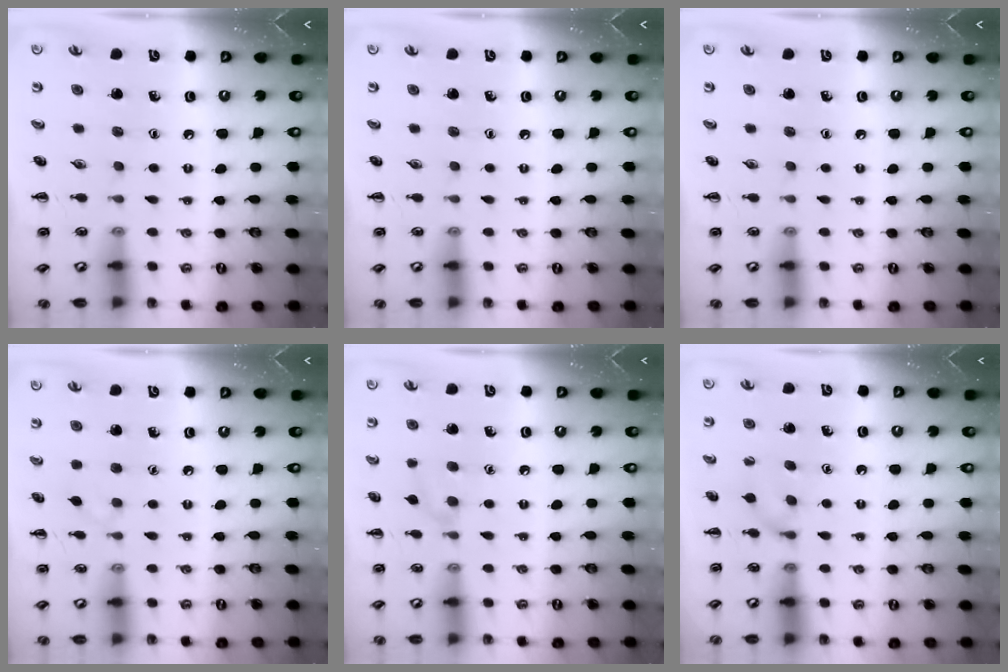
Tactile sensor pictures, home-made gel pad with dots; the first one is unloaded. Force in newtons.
{"total": 0.0}
{"total": 0.0}
{"total": 2.9, "press": 2.7, "slide": 1.2}
{"total": 6.0, "press": 5.7, "slide": 2.0}
{"total": 5.7, "press": 5.4, "slide": 1.8}